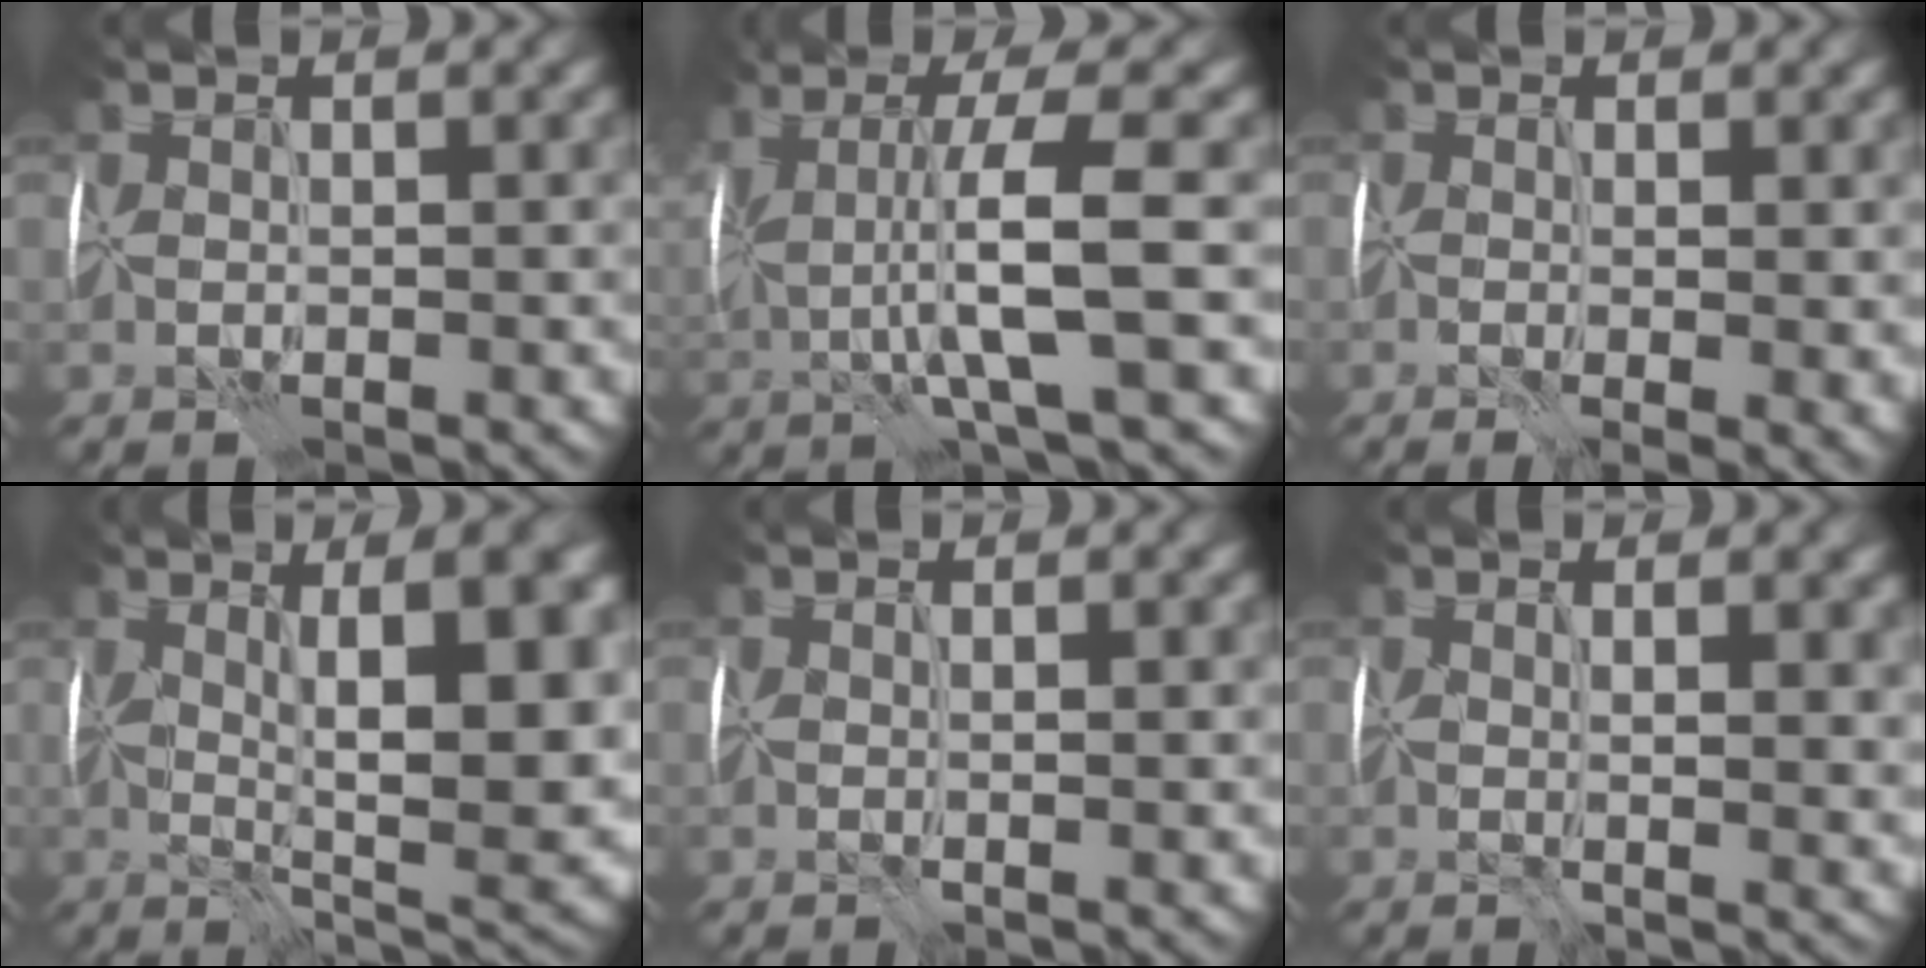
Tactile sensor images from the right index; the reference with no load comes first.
{"total": 7.1, "force": [-0.3, 1.1, 7.0], "torque": [-0.137, 0.000, -0.004]}
{"total": 3.2, "force": [-0.4, 1.1, 2.9], "torque": [-0.043, -0.009, -0.004]}
{"total": 13.8, "force": [2.0, 4.7, 12.8], "torque": [-0.169, 0.001, 0.030]}
{"total": 0.8, "force": [0.0, -0.1, 0.8], "torque": [-0.012, -0.002, 0.000]}
{"total": 4.4, "force": [1.0, 1.6, 3.9], "torque": [-0.049, -0.006, 0.017]}